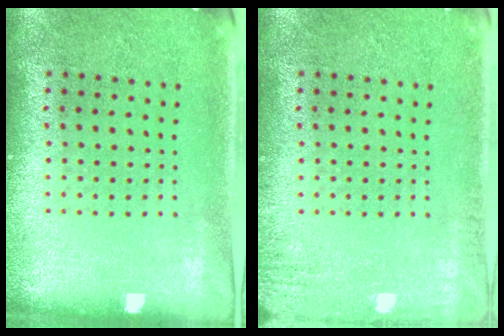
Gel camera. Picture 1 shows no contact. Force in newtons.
{"total": 1.6, "press": 1.5, "slide": 0.3}